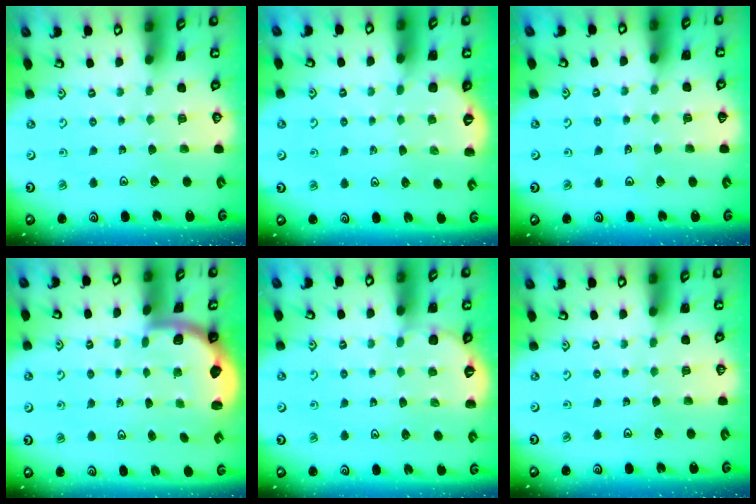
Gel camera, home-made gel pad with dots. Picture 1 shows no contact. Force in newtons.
{"total": 2.6, "press": 1.9, "slide": 1.9}
{"total": 2.9, "press": 2.9, "slide": 0.2}
{"total": 2.1, "press": 2.0, "slide": 0.5}
{"total": 3.3, "press": 2.9, "slide": 1.6}
{"total": 0.0}